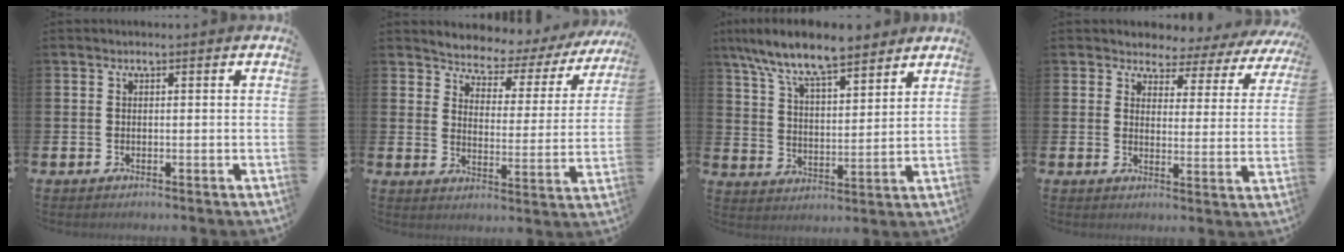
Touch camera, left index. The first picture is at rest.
{"total": 4.6, "force": [4.3, 1.6, 0.3], "torque": [-0.038, -0.039, 0.067]}
{"total": 9.5, "force": [8.6, 1.7, 3.6], "torque": [-0.101, -0.045, 0.154]}
{"total": 2.8, "force": [2.4, 1.6, -0.1], "torque": [-0.014, -0.030, 0.031]}